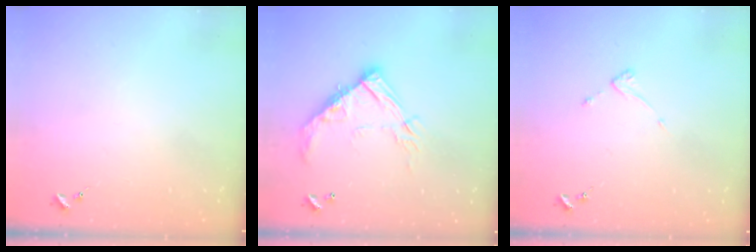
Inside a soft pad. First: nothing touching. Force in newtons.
{"total": 15.6, "press": 15.6, "slide": 1.2}
{"total": 3.5, "press": 3.5, "slide": 0.3}